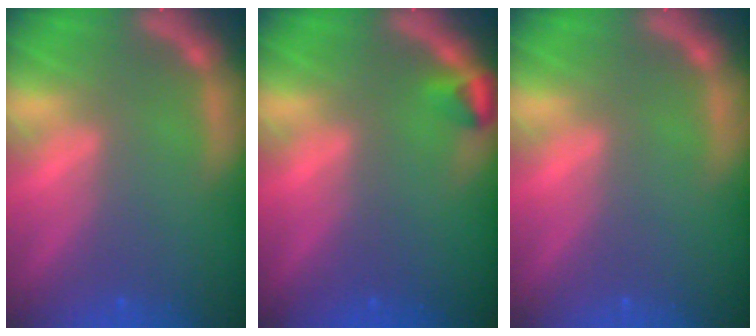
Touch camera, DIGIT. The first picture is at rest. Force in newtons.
{"total": 1.5}
{"total": 0.0}